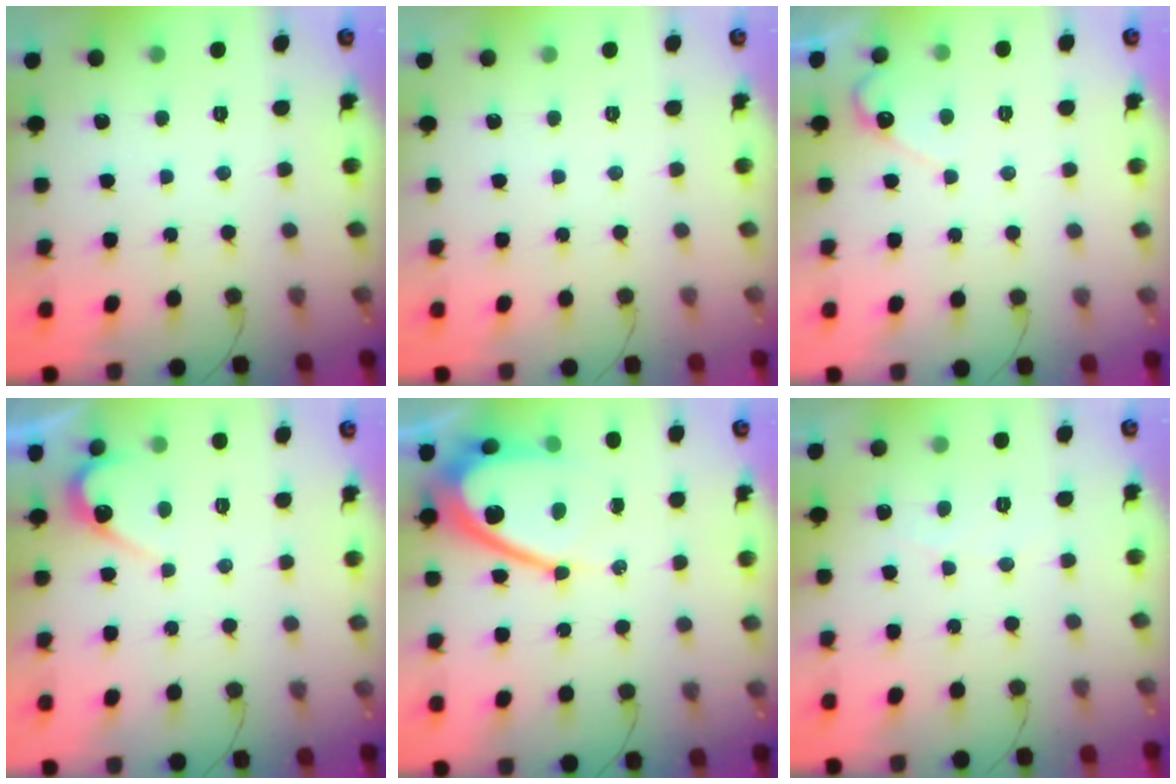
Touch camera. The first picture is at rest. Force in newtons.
{"total": 0.0}
{"total": 4.9, "press": 4.8, "slide": 0.4}
{"total": 5.4, "press": 5.4, "slide": 0.3}
{"total": 13.6, "press": 13.6, "slide": 0.9}
{"total": 2.6, "press": 2.6, "slide": 0.2}